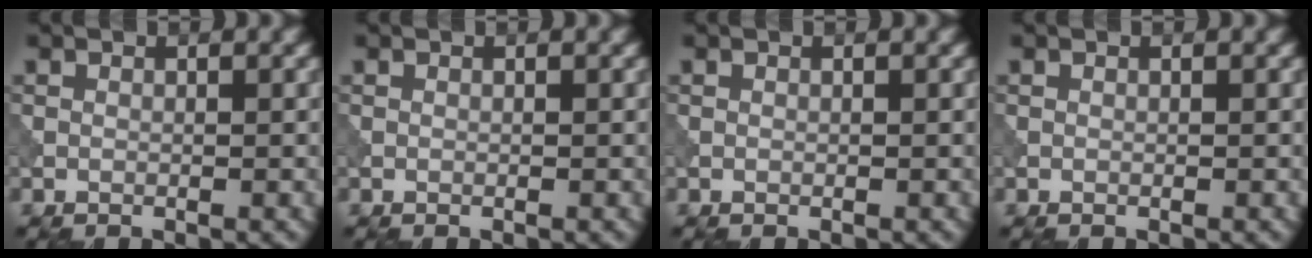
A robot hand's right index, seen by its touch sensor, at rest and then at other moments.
{"total": 0.0}
{"total": 0.0}
{"total": 0.0}